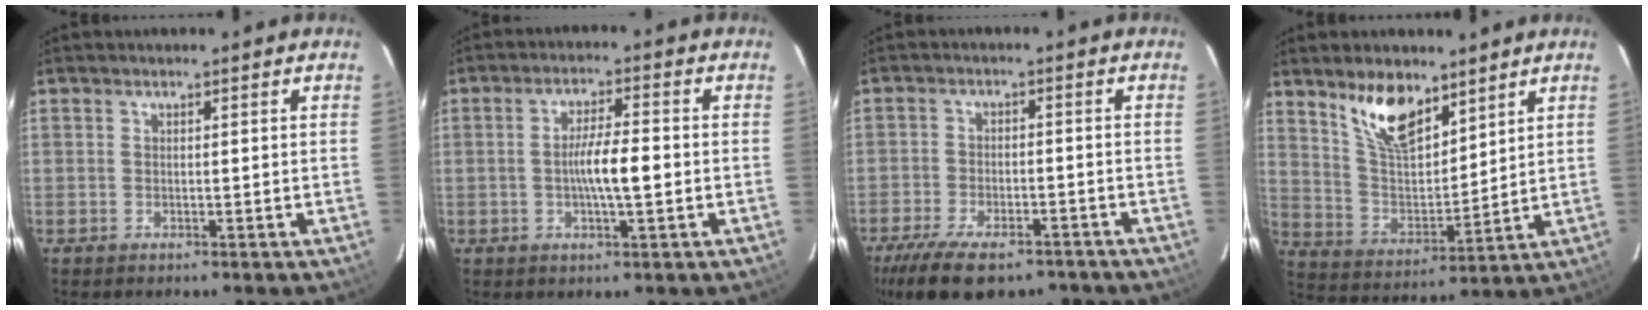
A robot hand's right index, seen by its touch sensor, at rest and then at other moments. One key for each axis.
{"total": 6.3, "fx": -0.9, "fy": 0.9, "fz": 6.1, "tx": -0.108, "ty": 0.001, "tz": -0.013}
{"total": 15.4, "fx": -11.2, "fy": 6.6, "fz": 8.3, "tx": -0.186, "ty": -0.028, "tz": -0.178}
{"total": 12.0, "fx": 8.3, "fy": 5.1, "fz": 7.1, "tx": -0.130, "ty": 0.002, "tz": 0.164}